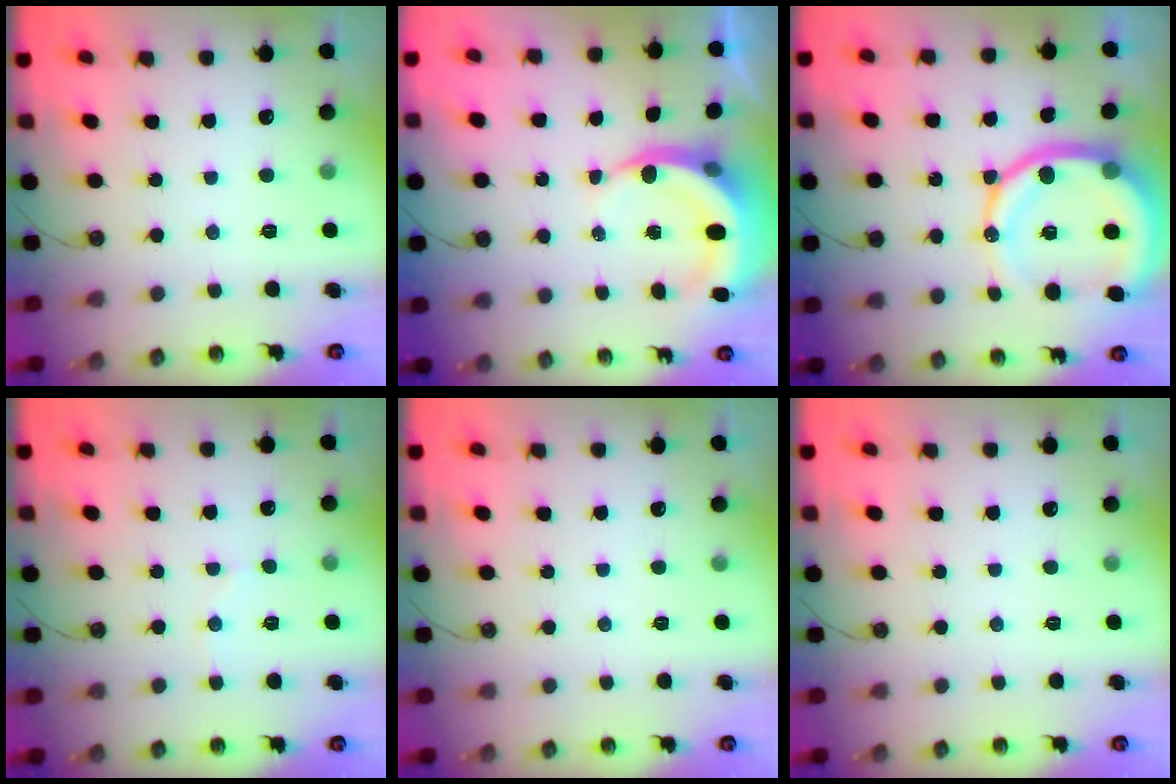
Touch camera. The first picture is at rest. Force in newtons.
{"total": 7.8, "press": 7.7, "slide": 1.2}
{"total": 18.9, "press": 18.8, "slide": 2.1}
{"total": 5.5, "press": 5.5, "slide": 0.6}
{"total": 0.0}
{"total": 0.0}